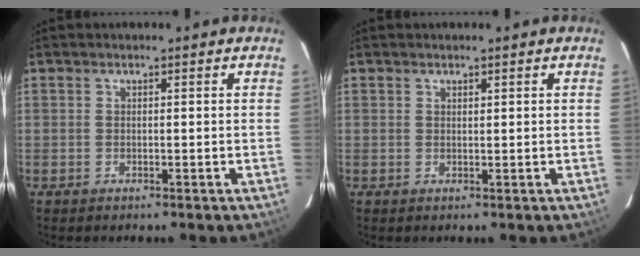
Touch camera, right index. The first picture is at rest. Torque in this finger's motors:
{"motor_torque": [-0.24, 0.55, -0.03, 0.00]}